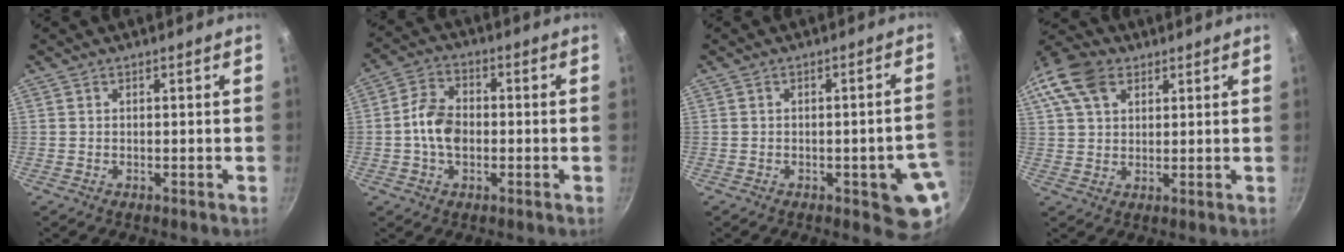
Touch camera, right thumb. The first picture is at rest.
{"total": 7.7, "force": [-1.0, 5.3, 5.5], "torque": [-0.091, 0.024, -0.028]}
{"total": 8.9, "force": [-2.4, 3.2, 8.0], "torque": [-0.060, 0.017, -0.025]}
{"total": 13.6, "force": [6.0, 9.3, 8.0], "torque": [-0.169, 0.022, 0.103]}